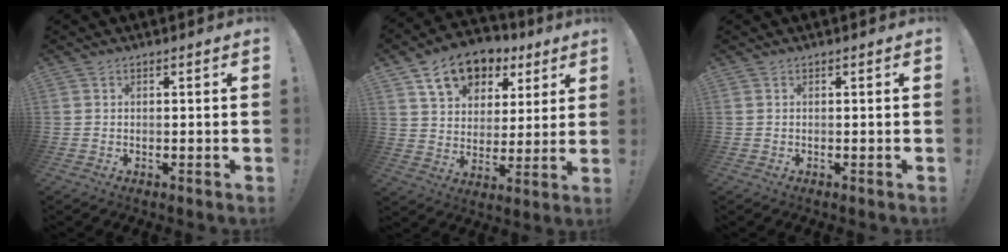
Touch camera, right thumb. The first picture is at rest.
{"total": 14.0, "force": [8.2, 9.6, 6.2], "torque": [-0.099, -0.035, 0.154]}
{"total": 0.0}